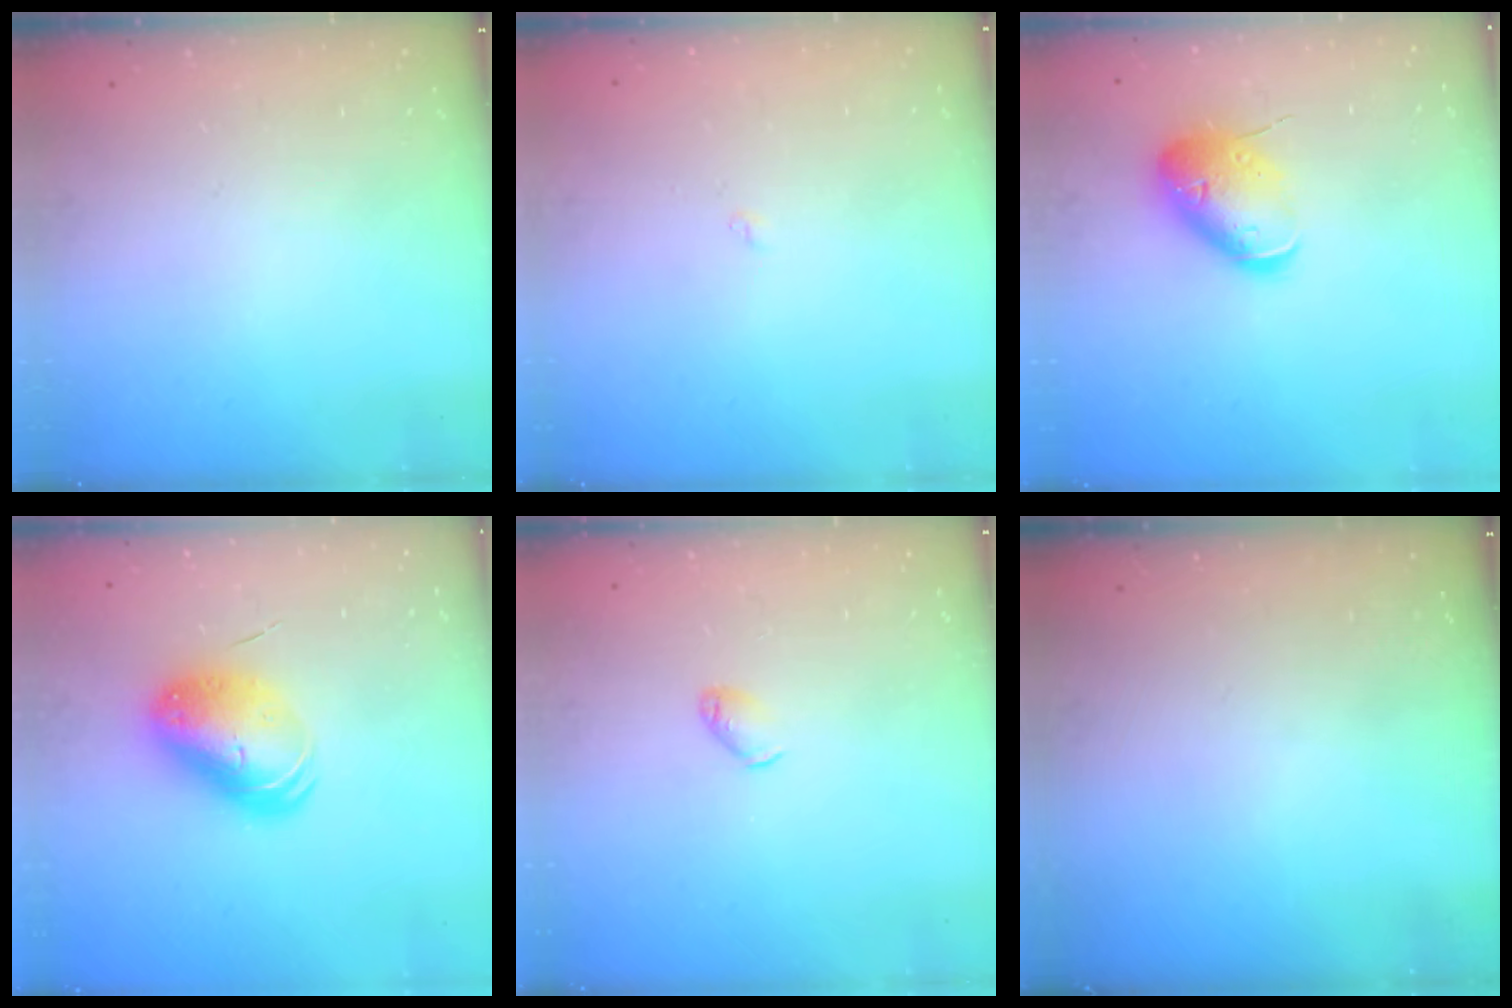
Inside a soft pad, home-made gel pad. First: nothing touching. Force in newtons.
{"total": 1.7, "press": 1.7, "slide": 0.3}
{"total": 13.2, "press": 13.1, "slide": 1.8}
{"total": 11.4, "press": 11.2, "slide": 2.2}
{"total": 2.9, "press": 2.9, "slide": 0.5}
{"total": 0.0}